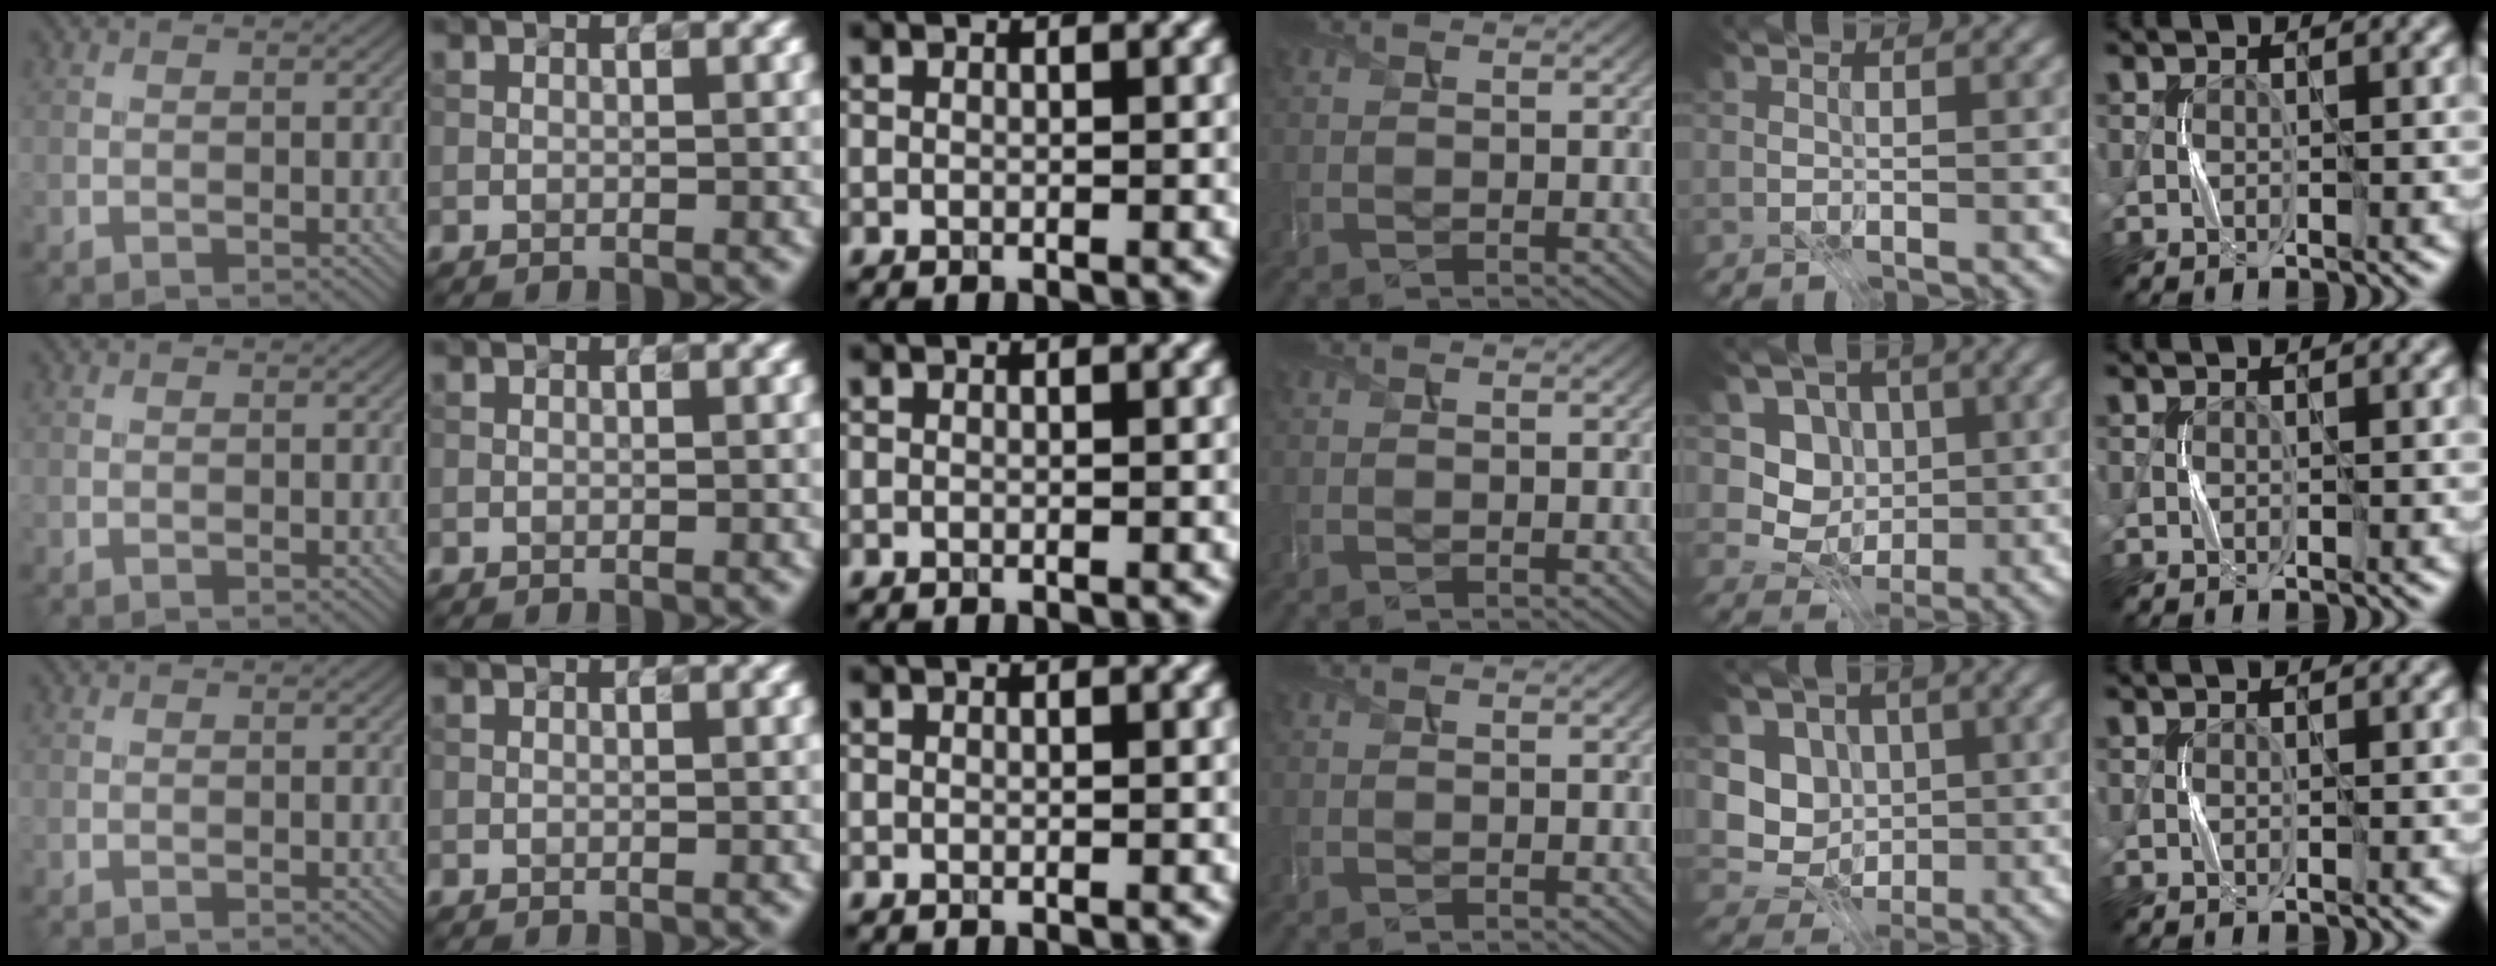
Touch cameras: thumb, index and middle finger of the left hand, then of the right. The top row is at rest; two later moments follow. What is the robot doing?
{"motion": "press", "object": "joystick"}